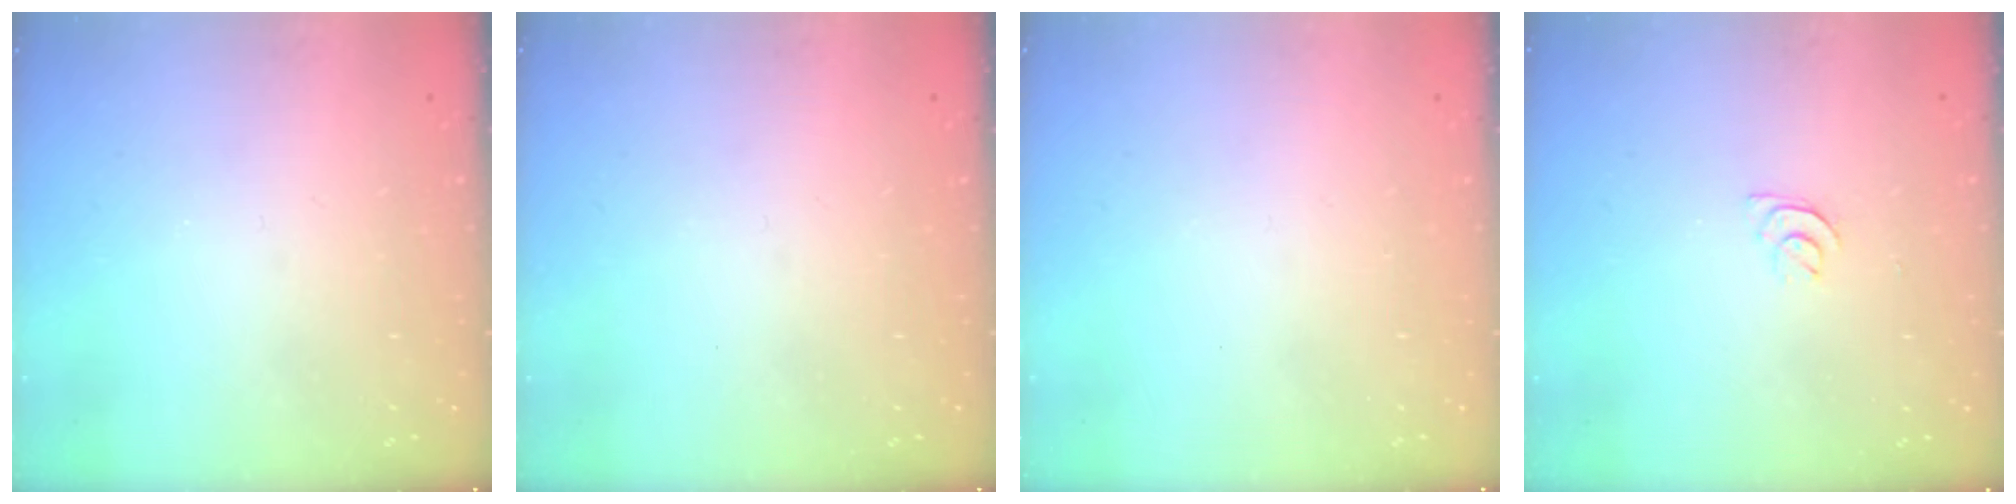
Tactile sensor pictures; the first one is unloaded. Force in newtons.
{"total": 0.0}
{"total": 1.5, "press": 1.5, "slide": 0.1}
{"total": 3.6, "press": 3.6, "slide": 0.4}